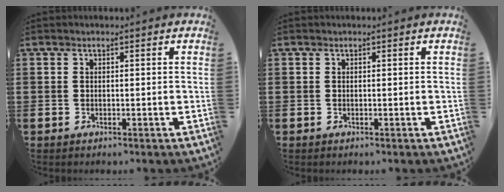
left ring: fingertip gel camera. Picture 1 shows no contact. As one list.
[{"total": 0.0}]